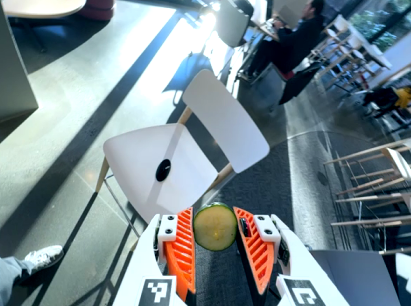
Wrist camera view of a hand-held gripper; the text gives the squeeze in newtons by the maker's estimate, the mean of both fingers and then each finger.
{"total": 8.8, "left": 9.3, "right": 8.4}